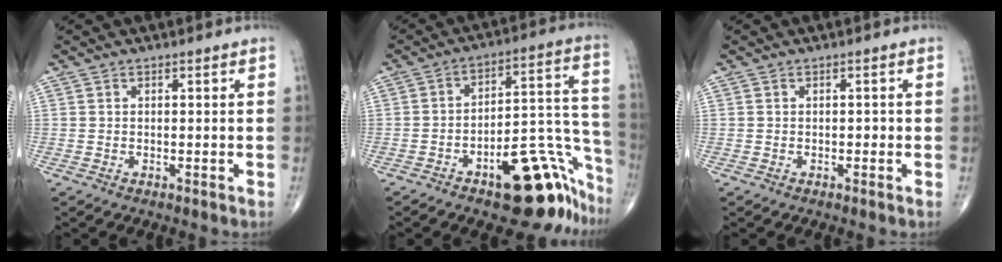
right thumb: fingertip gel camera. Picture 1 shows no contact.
{"total": 20.3, "force": [-12.0, 8.2, 14.2], "torque": [-0.084, 0.118, -0.160]}
{"total": 0.6, "force": [-0.2, 0.4, 0.4], "torque": [-0.001, 0.003, -0.007]}